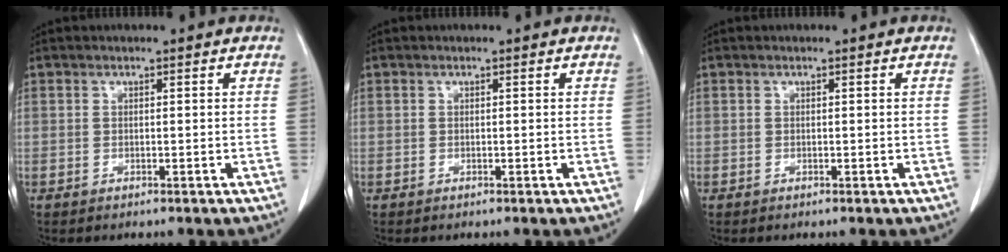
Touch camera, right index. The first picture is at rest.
{"total": 0.0}
{"total": 0.0}